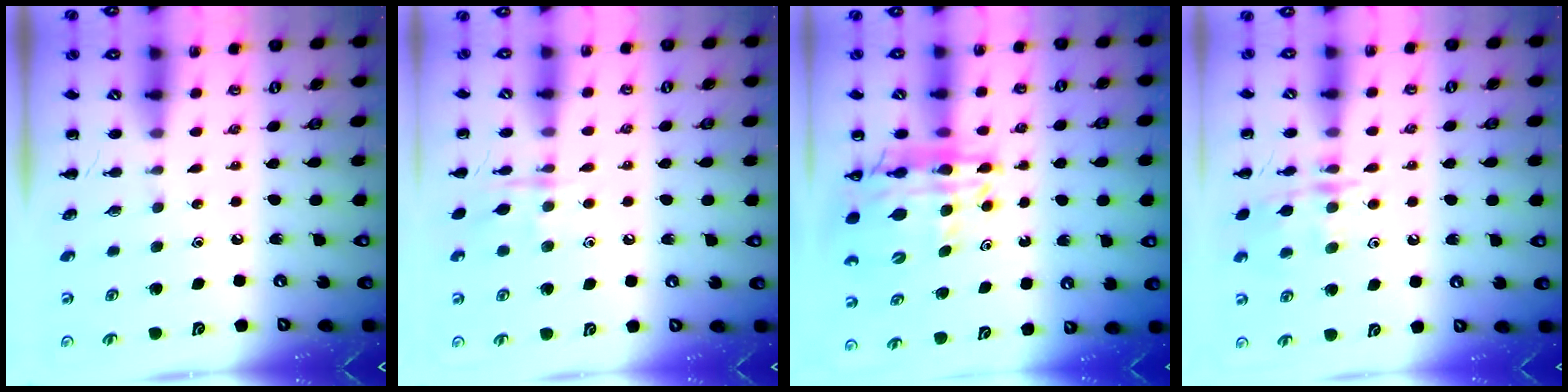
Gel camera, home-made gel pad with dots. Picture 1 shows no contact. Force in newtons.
{"total": 7.5, "press": 7.4, "slide": 0.7}
{"total": 16.8, "press": 16.2, "slide": 4.5}
{"total": 13.3, "press": 13.3, "slide": 0.8}